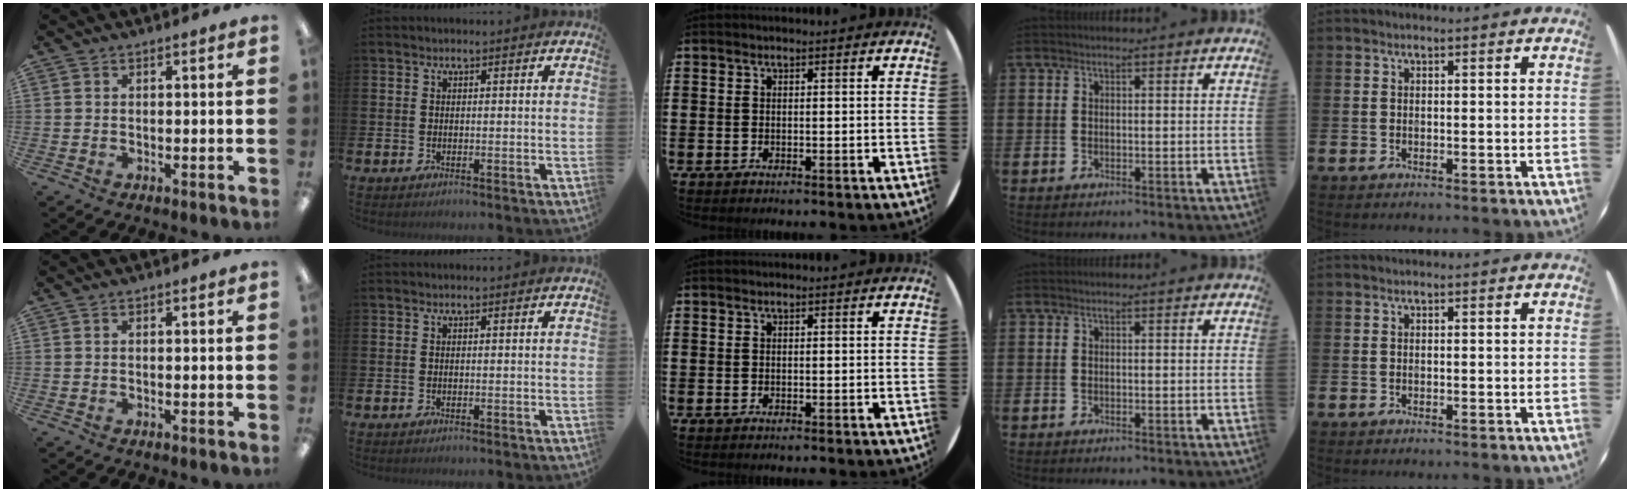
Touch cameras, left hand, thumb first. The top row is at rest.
{}